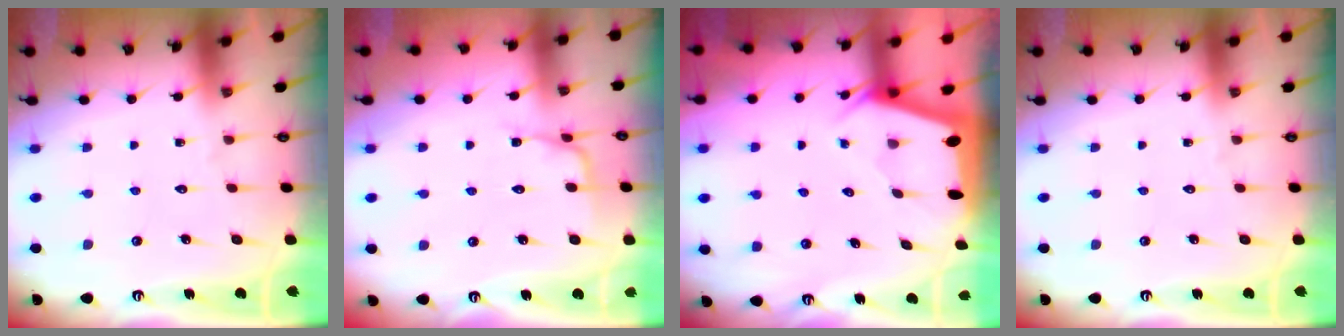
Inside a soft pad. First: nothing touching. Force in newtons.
{"total": 2.8, "press": 2.8, "slide": 0.4}
{"total": 1.9, "press": 1.9, "slide": 0.2}
{"total": 0.0}